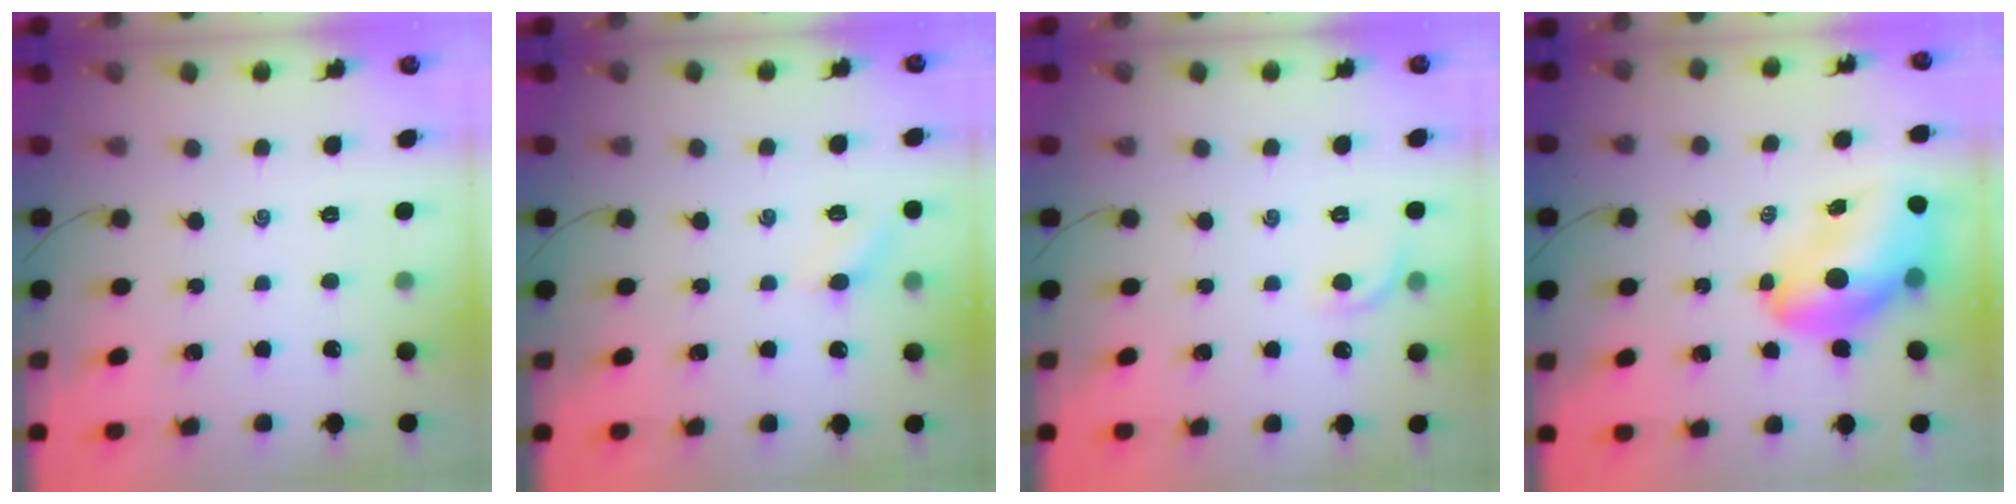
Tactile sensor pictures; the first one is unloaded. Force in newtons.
{"total": 6.1, "press": 5.8, "slide": 1.9}
{"total": 5.8, "press": 5.6, "slide": 1.5}
{"total": 15.0, "press": 14.2, "slide": 4.8}